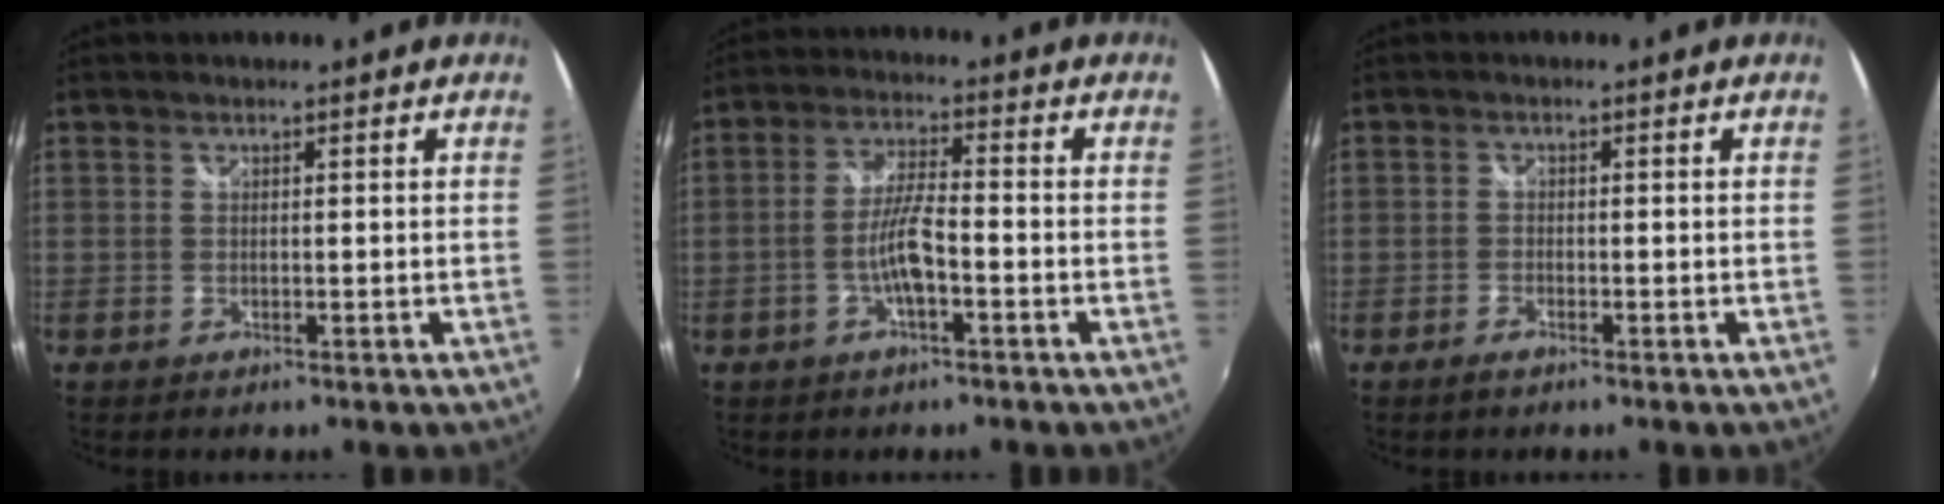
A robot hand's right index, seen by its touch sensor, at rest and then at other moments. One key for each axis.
{"total": 6.2, "fx": -2.4, "fy": 1.0, "fz": 5.6, "tx": -0.113, "ty": 0.006, "tz": -0.043}
{"total": 1.4, "fx": -1.2, "fy": 0.4, "fz": 0.7, "tx": -0.020, "ty": 0.000, "tz": -0.024}